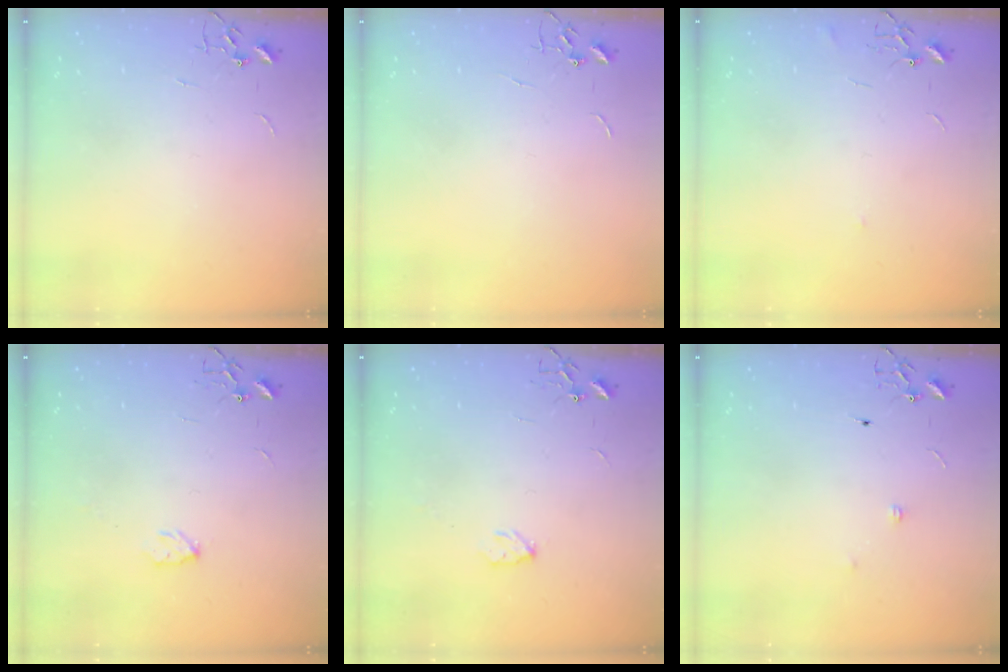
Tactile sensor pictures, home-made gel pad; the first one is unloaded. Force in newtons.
{"total": 0.0}
{"total": 4.3, "press": 4.2, "slide": 0.4}
{"total": 3.8, "press": 3.8, "slide": 0.6}
{"total": 3.8, "press": 3.8, "slide": 0.6}
{"total": 4.6, "press": 4.4, "slide": 1.0}